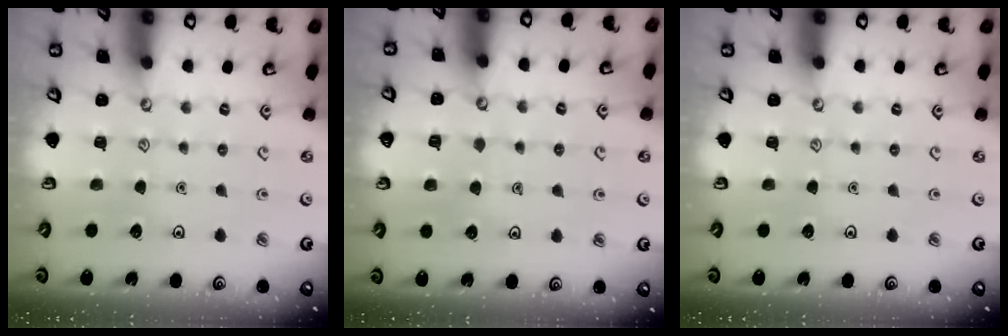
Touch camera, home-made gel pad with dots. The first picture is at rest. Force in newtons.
{"total": 3.3, "press": 3.3, "slide": 0.2}
{"total": 0.0}